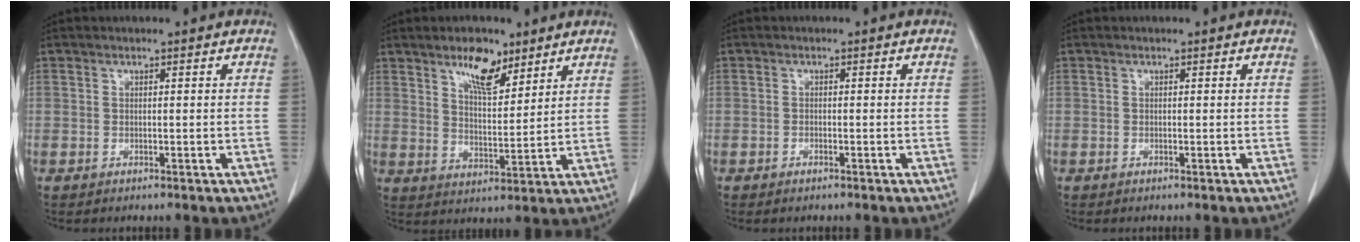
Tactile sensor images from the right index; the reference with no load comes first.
{"total": 7.5, "force": [5.1, 2.6, 4.8], "torque": [-0.088, 0.001, 0.091]}
{"total": 0.8, "force": [-0.6, 0.2, 0.4], "torque": [-0.012, -0.001, -0.008]}
{"total": 0.0}